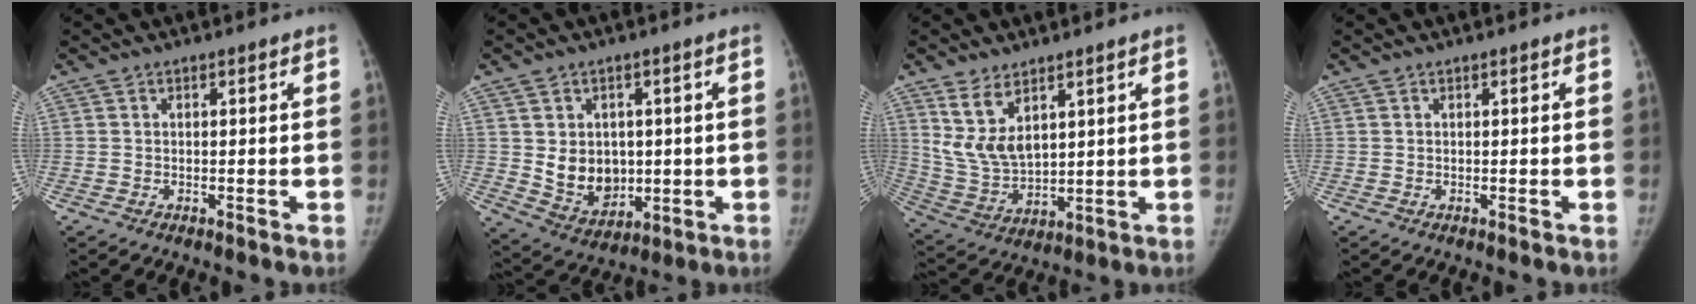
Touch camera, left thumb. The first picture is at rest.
{"total": 9.8, "force": [0.5, 7.8, 6.0], "torque": [-0.057, -0.015, 0.032]}
{"total": 10.0, "force": [5.2, 5.2, 6.8], "torque": [-0.117, -0.024, 0.123]}
{"total": 0.0}